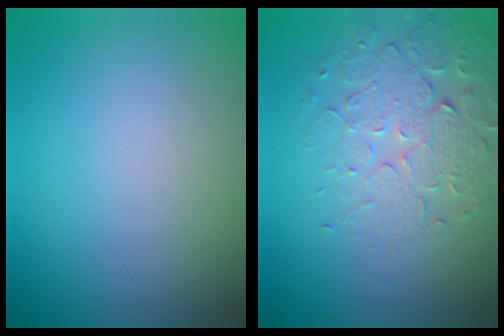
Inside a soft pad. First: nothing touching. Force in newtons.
{"total": 3.9, "press": 3.6, "slide": 1.4}